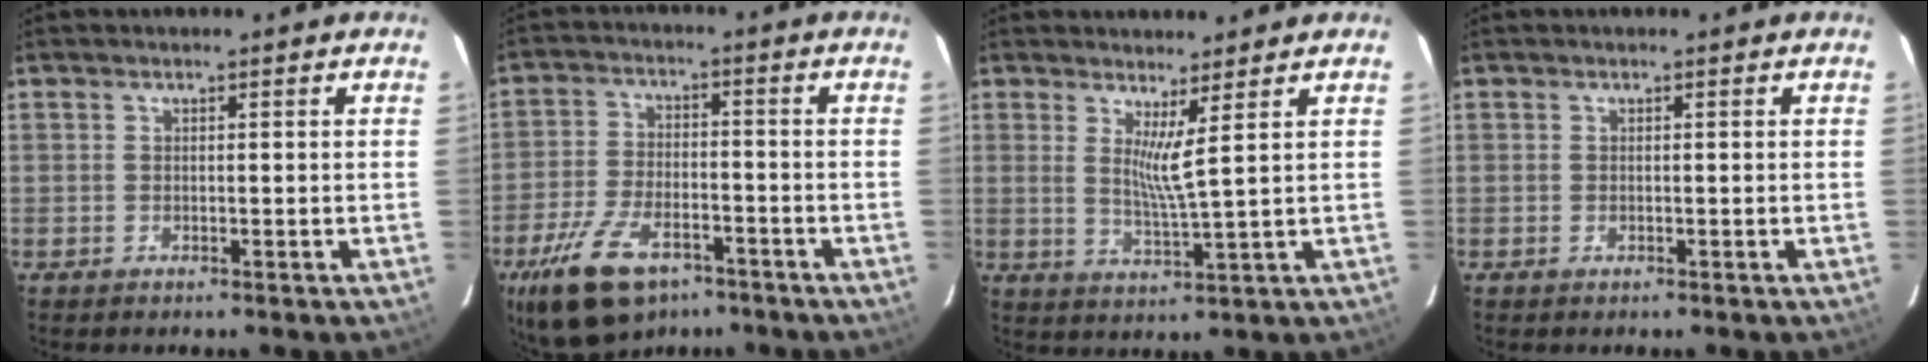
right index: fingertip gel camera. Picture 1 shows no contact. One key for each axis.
{"total": 15.3, "fx": -9.6, "fy": 7.6, "fz": 9.2, "tx": -0.206, "ty": -0.022, "tz": -0.170}
{"total": 4.8, "fx": 2.6, "fy": -0.9, "fz": 3.9, "tx": -0.070, "ty": -0.018, "tz": 0.042}
{"total": 0.0}